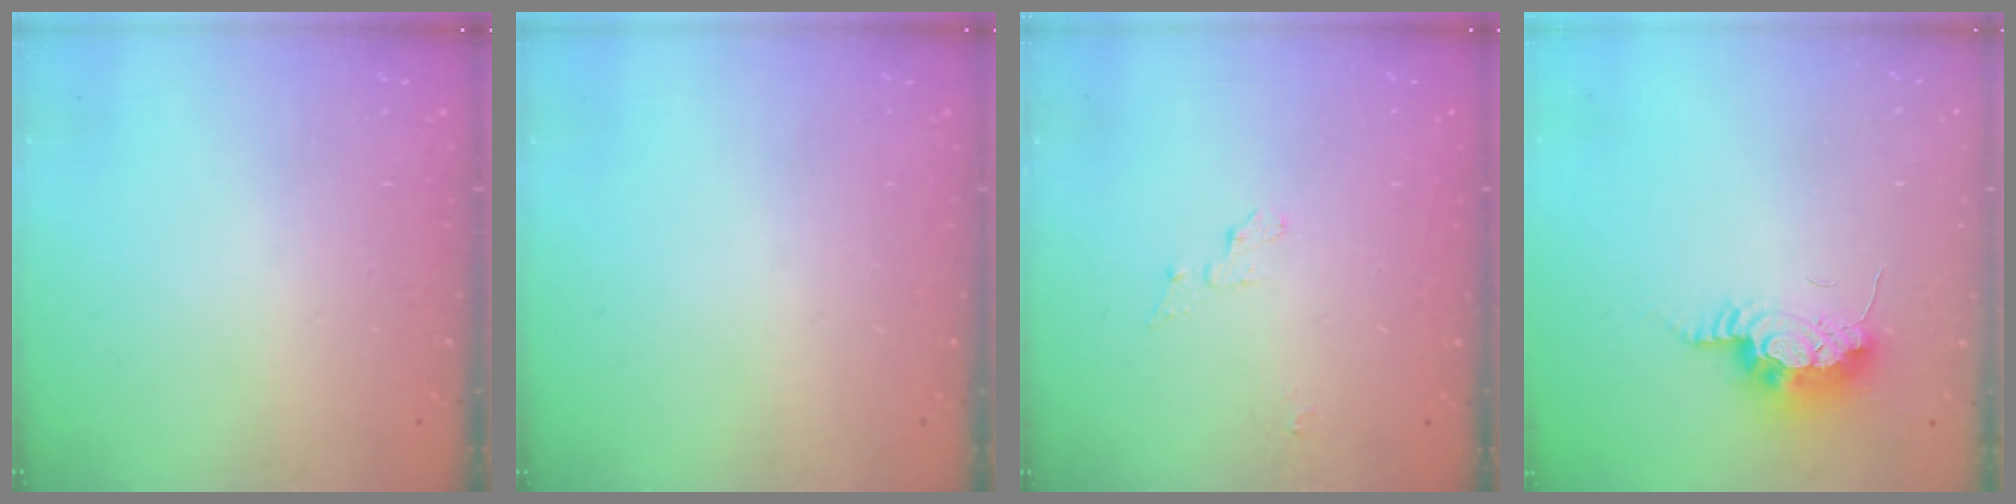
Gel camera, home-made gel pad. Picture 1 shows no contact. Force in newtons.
{"total": 0.0}
{"total": 3.9, "press": 3.9, "slide": 0.3}
{"total": 9.0, "press": 8.9, "slide": 1.8}